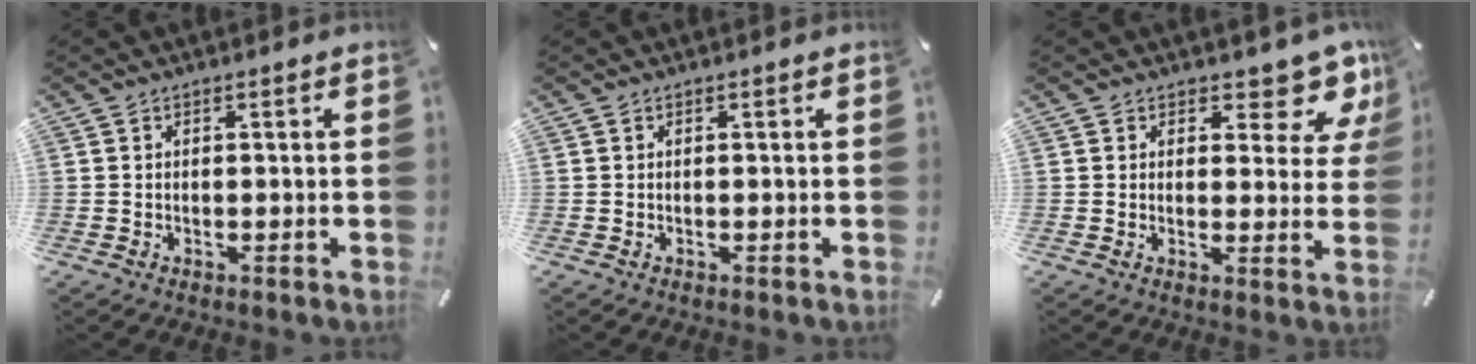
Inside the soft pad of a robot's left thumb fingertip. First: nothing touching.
{"total": 0.0}
{"total": 9.2, "force": [6.8, 4.1, 4.5], "torque": [-0.037, -0.056, 0.114]}